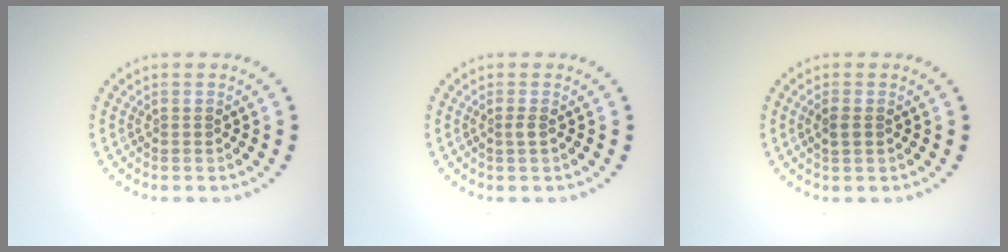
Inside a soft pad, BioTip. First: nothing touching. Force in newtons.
{"total": 0.7, "press": 0.4, "slide": 0.6}
{"total": 1.2, "press": 1.2, "slide": 0.2}